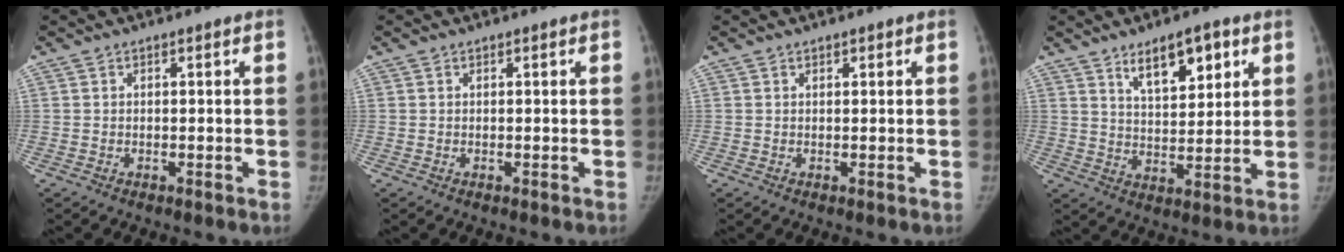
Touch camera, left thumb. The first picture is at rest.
{"total": 0.0}
{"total": 0.6, "force": [0.5, 0.3, 0.3], "torque": [-0.001, -0.002, 0.006]}
{"total": 9.9, "force": [5.5, 4.3, 7.0], "torque": [-0.086, -0.032, 0.094]}